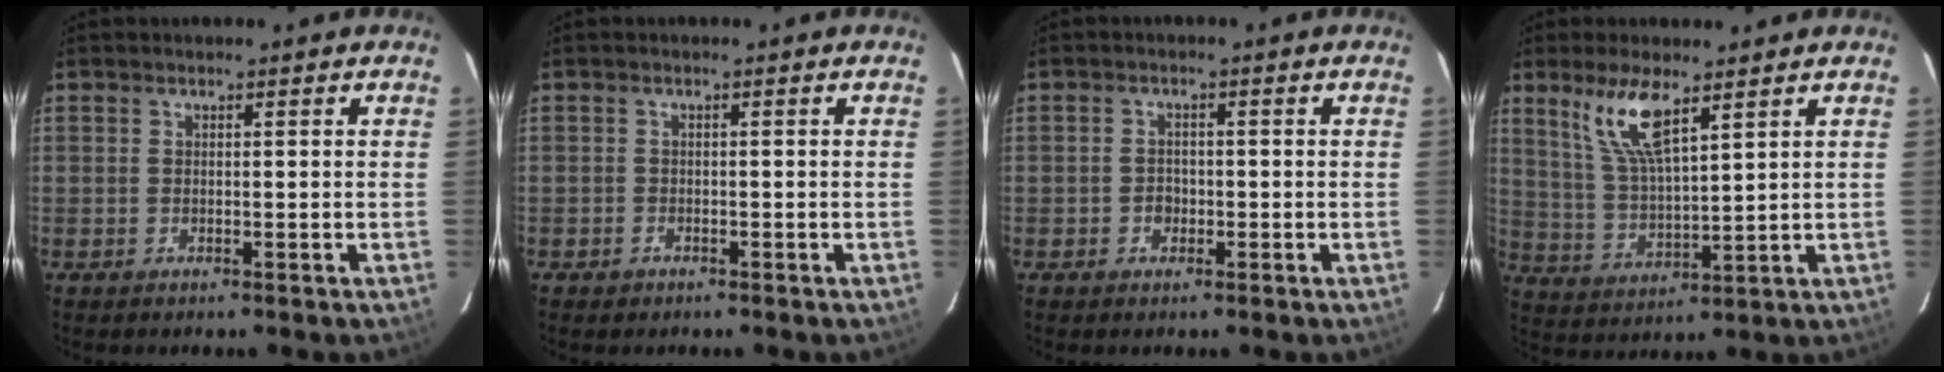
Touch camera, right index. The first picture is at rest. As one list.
[{"total": 1.4, "force": [-0.9, 1.0, 0.1], "torque": [-0.005, 0.003, -0.012]}, {"total": 2.2, "force": [-0.8, 1.9, 0.9], "torque": [-0.018, 0.006, -0.011]}, {"total": 9.5, "force": [5.8, 2.2, 7.1], "torque": [-0.143, -0.003, 0.125]}]